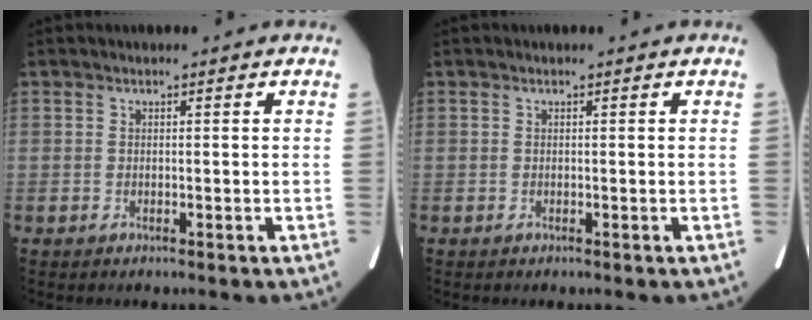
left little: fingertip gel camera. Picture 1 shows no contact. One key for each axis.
{"total": 0.0}